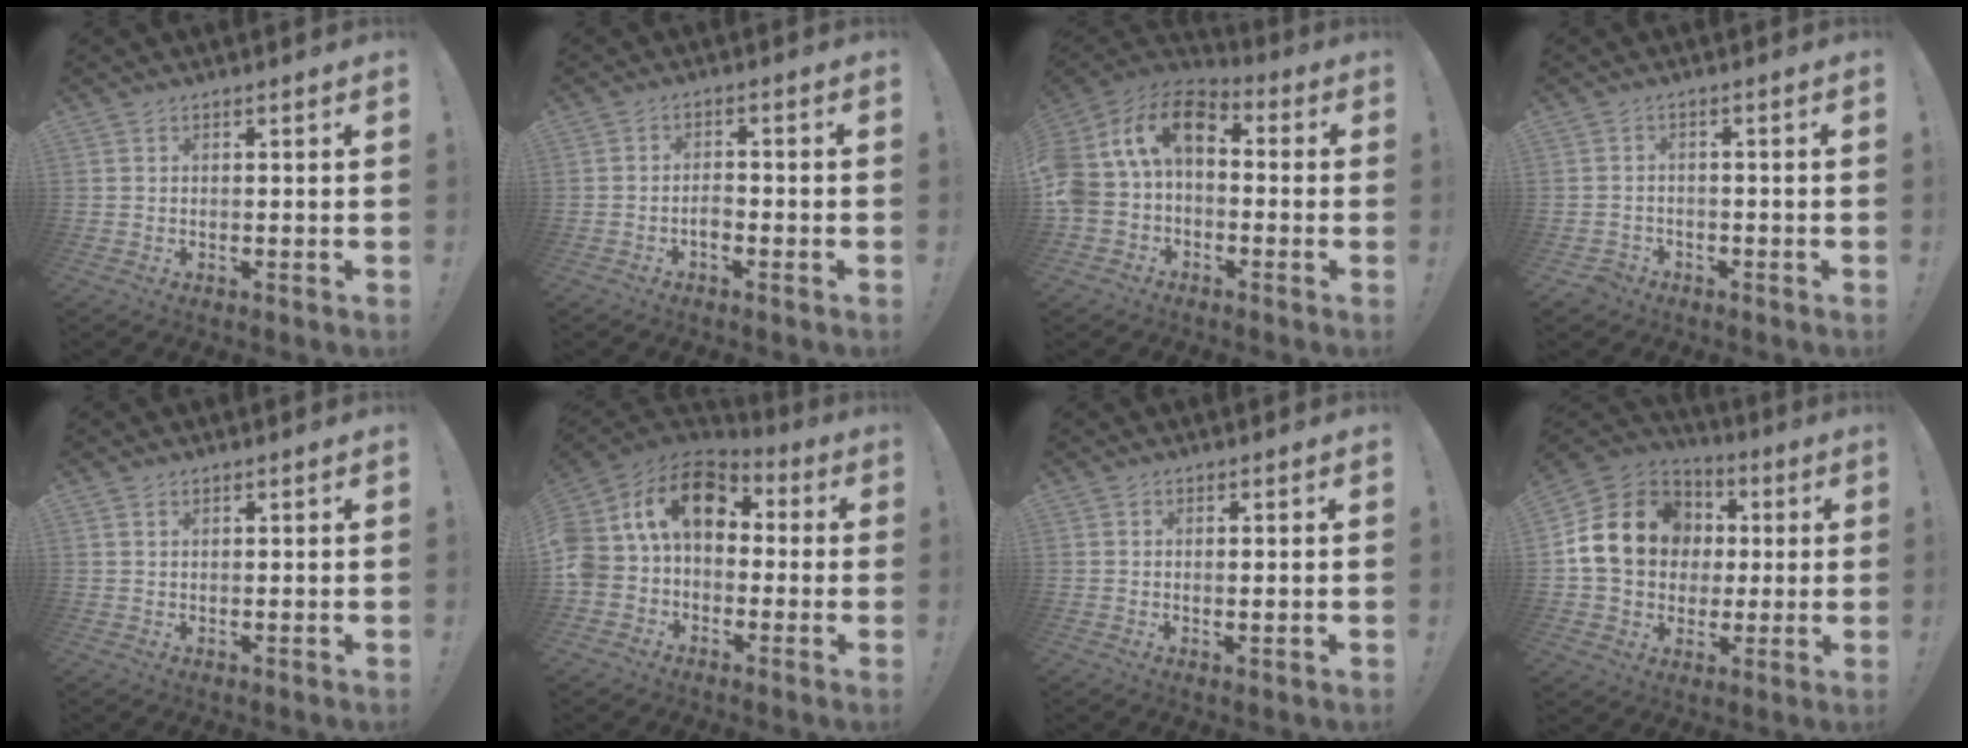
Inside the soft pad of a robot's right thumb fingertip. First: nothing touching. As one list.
[{"total": 2.9, "force": [-1.7, 1.3, 2.0], "torque": [-0.033, 0.003, -0.030]}, {"total": 14.6, "force": [1.9, 9.8, 10.6], "torque": [-0.211, 0.020, 0.039]}, {"total": 2.5, "force": [-1.7, 1.7, 0.6], "torque": [-0.012, 0.007, -0.030]}, {"total": 0.9, "force": [0.7, 0.5, 0.4], "torque": [-0.012, 0.002, 0.014]}, {"total": 16.2, "force": [3.3, 11.3, 11.1], "torque": [-0.209, 0.009, 0.058]}, {"total": 1.2, "force": [0.4, -0.1, 1.1], "torque": [-0.006, -0.007, 0.004]}, {"total": 20.0, "force": [4.1, 16.4, 10.8], "torque": [-0.174, 0.005, 0.101]}]